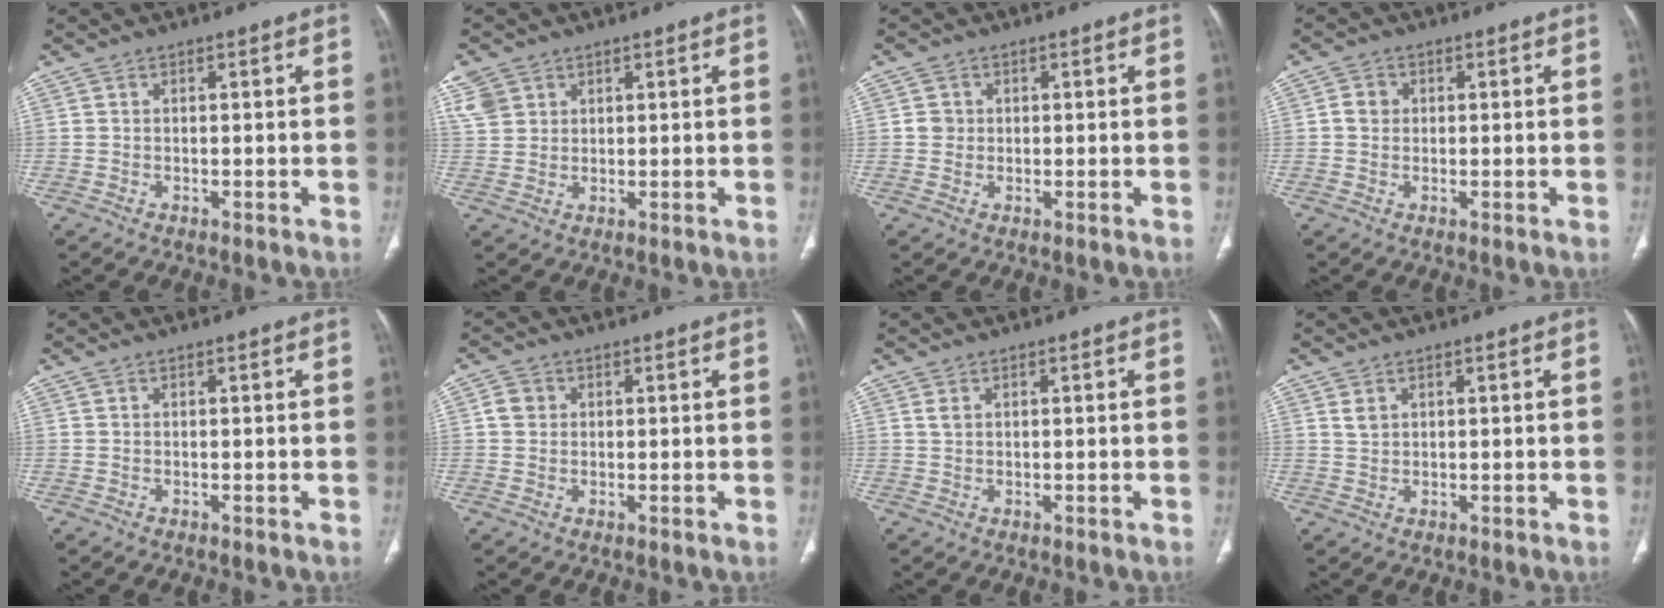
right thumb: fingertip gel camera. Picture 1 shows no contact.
{"total": 8.2, "force": [4.1, 6.5, 3.0], "torque": [-0.074, 0.006, 0.093]}
{"total": 2.1, "force": [0.3, 2.0, 0.5], "torque": [0.003, 0.002, 0.006]}
{"total": 2.5, "force": [0.3, 2.2, 1.0], "torque": [-0.008, 0.005, 0.002]}
{"total": 0.0}
{"total": 2.9, "force": [0.5, 2.6, 1.1], "torque": [-0.010, 0.005, 0.008]}
{"total": 1.1, "force": [0.5, 0.7, 0.7], "torque": [-0.012, 0.003, 0.012]}
{"total": 1.6, "force": [0.9, 1.0, 0.8], "torque": [-0.012, -0.002, 0.022]}